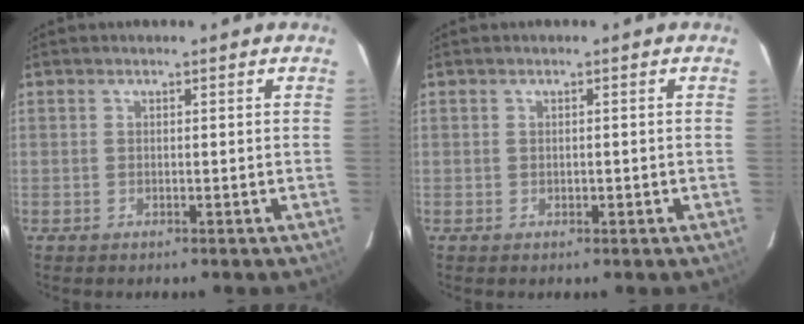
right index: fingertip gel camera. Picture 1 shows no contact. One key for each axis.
{"total": 0.7, "fx": -0.1, "fy": 0.5, "fz": 0.4, "tx": -0.006, "ty": 0.001, "tz": 0.000}